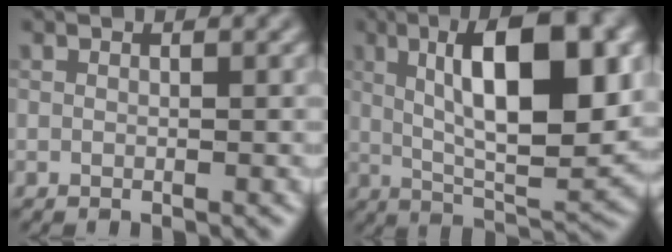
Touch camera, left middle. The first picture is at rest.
{"total": 12.3, "force": [2.6, 4.3, 11.2], "torque": [-0.163, 0.005, 0.043]}